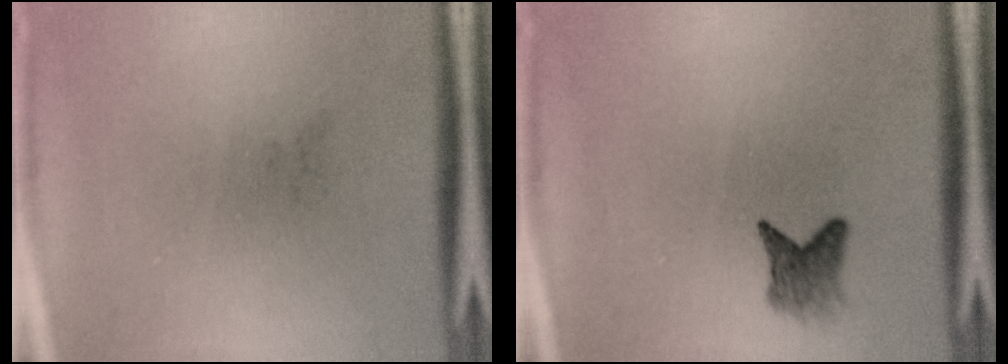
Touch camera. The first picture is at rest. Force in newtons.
{"total": 2.4}